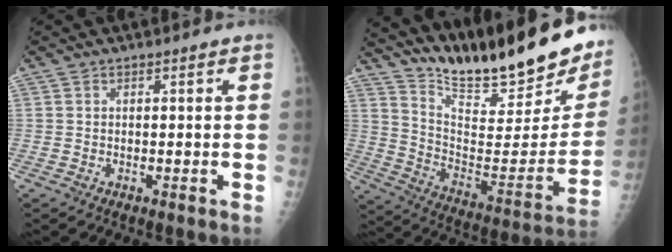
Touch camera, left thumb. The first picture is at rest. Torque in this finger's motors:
{"motor_torque": [0.67, 0.14, 0.90, -1.88, 0.06]}